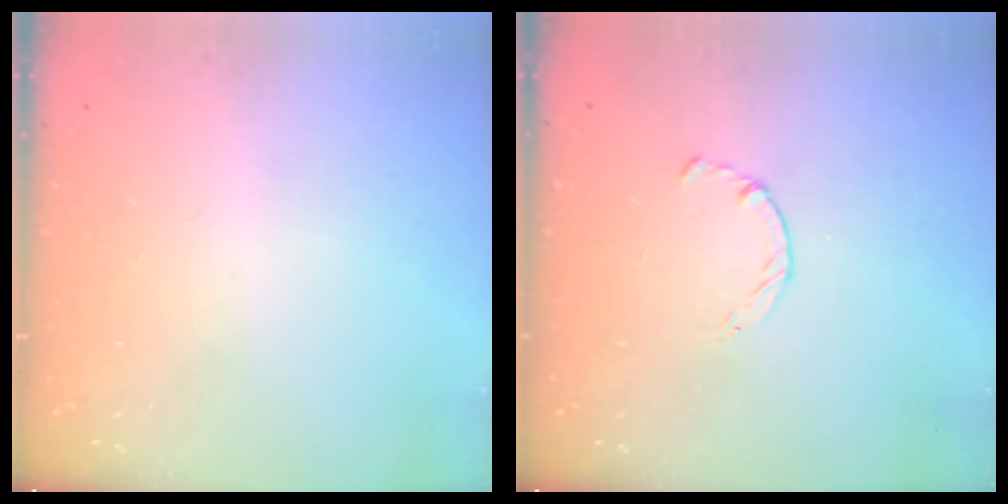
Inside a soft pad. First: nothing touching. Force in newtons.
{"total": 1.8, "press": 1.7, "slide": 0.3}